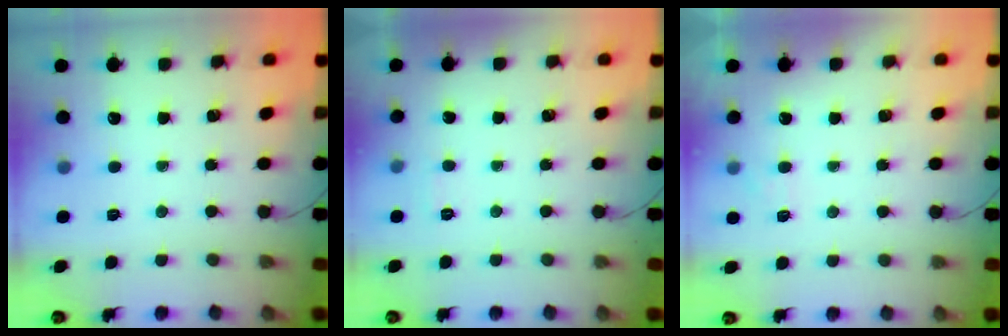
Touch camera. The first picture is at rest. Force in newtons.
{"total": 2.0, "press": 1.7, "slide": 1.0}
{"total": 4.8, "press": 4.6, "slide": 1.5}